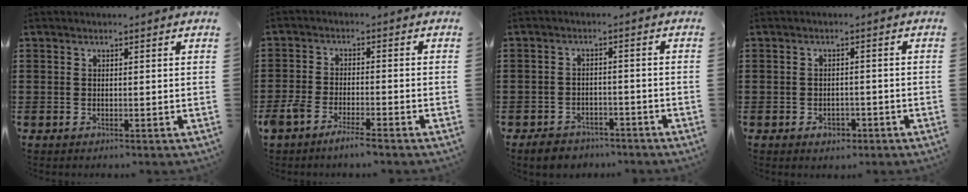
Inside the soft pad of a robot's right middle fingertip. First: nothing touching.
{"total": 3.7, "force": [-3.2, 0.4, 1.8], "torque": [-0.053, -0.006, -0.067]}
{"total": 2.9, "force": [-2.8, 1.0, 0.1], "torque": [-0.010, 0.005, -0.059]}
{"total": 2.1, "force": [-1.2, 1.4, 1.0], "torque": [-0.023, 0.000, -0.025]}